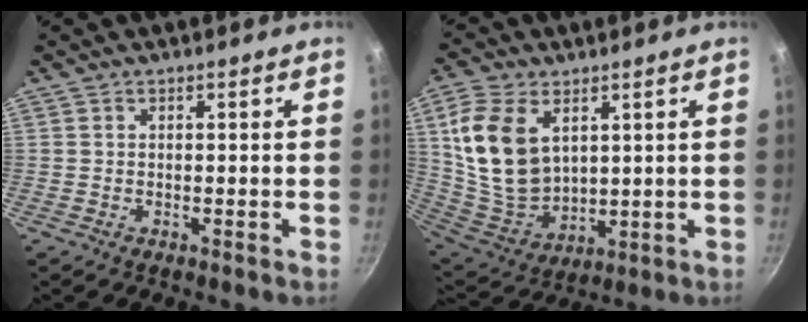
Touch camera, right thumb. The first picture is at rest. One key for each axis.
{"total": 16.0, "fx": 5.0, "fy": 10.5, "fz": 11.0, "tx": -0.197, "ty": -0.029, "tz": 0.117}